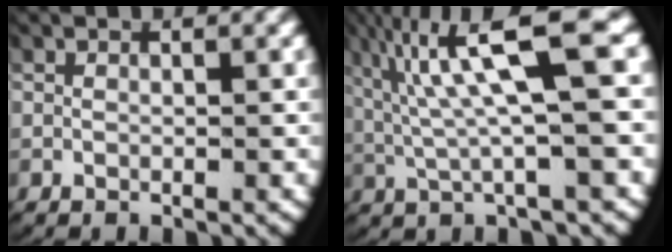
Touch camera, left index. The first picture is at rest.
{"total": 7.4, "force": [2.1, 2.3, 6.7], "torque": [-0.115, 0.013, 0.037]}